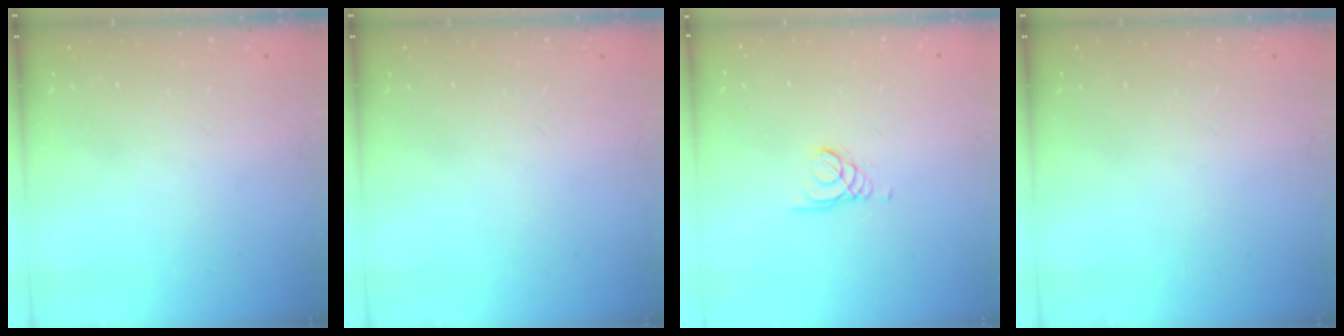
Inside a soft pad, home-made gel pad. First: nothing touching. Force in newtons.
{"total": 0.0}
{"total": 1.5, "press": 1.5, "slide": 0.1}
{"total": 0.0}